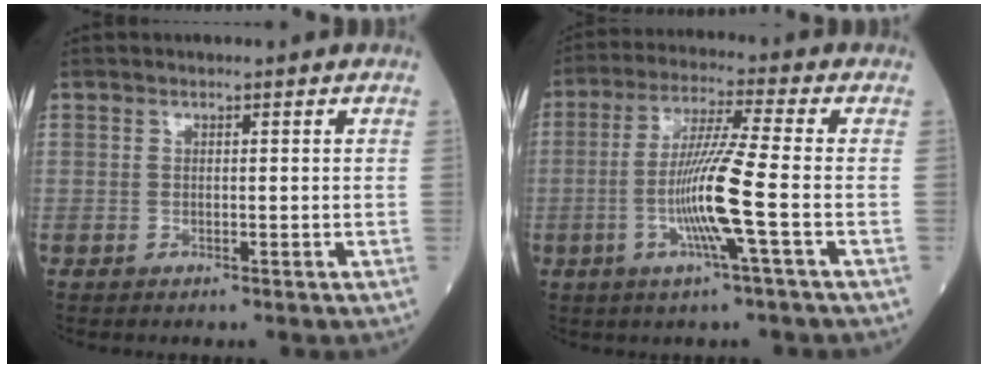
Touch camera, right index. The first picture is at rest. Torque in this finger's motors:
{"motor_torque": [0.31, -0.21, 0.35, 0.21]}